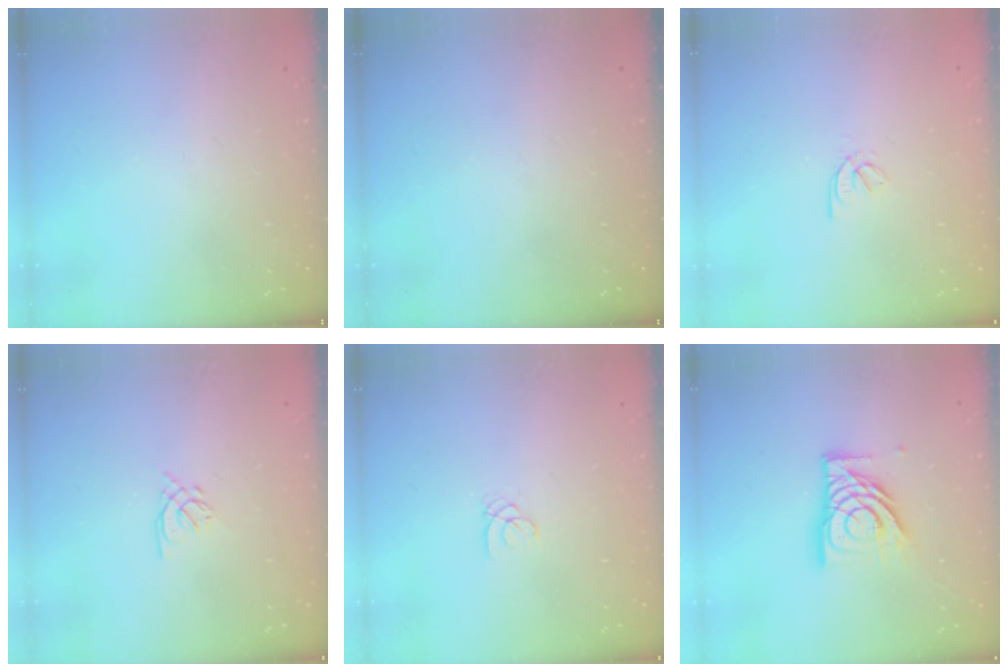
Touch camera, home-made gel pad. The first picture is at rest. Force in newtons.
{"total": 0.0}
{"total": 2.2, "press": 2.2, "slide": 0.5}
{"total": 1.6, "press": 1.5, "slide": 0.6}
{"total": 1.4, "press": 1.4, "slide": 0.1}
{"total": 15.1, "press": 14.9, "slide": 1.9}